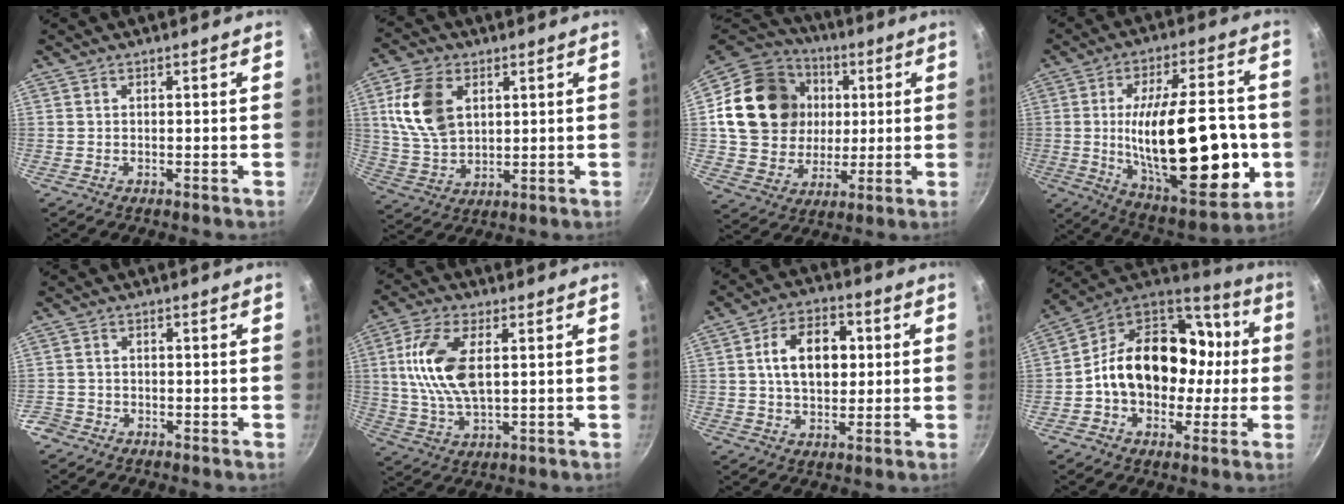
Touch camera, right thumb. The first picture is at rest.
{"total": 12.7, "force": [3.8, 8.4, 8.8], "torque": [-0.151, -0.013, 0.079]}
{"total": 22.5, "force": [3.8, 18.8, 11.7], "torque": [-0.188, 0.020, 0.071]}
{"total": 29.1, "force": [-3.3, 12.2, 26.2], "torque": [-0.384, 0.002, -0.037]}
{"total": 2.8, "force": [-1.9, 2.1, 0.5], "torque": [-0.013, 0.017, -0.036]}
{"total": 12.5, "force": [2.3, 6.2, 10.7], "torque": [-0.209, 0.002, 0.043]}
{"total": 12.2, "force": [2.0, 8.1, 8.9], "torque": [-0.118, 0.011, 0.025]}
{"total": 22.1, "force": [-0.4, 16.9, 14.2], "torque": [-0.196, 0.052, -0.011]}